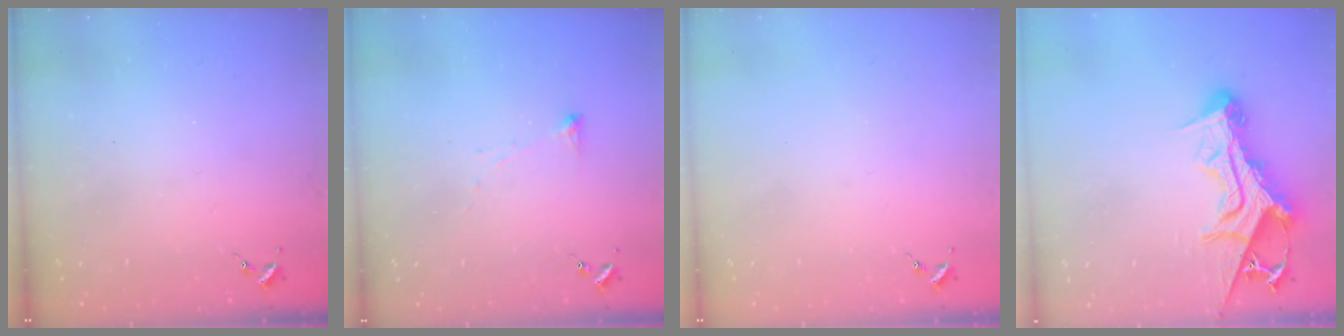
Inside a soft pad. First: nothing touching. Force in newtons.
{"total": 3.5, "press": 3.5, "slide": 0.3}
{"total": 0.0}
{"total": 15.5, "press": 15.5, "slide": 1.3}